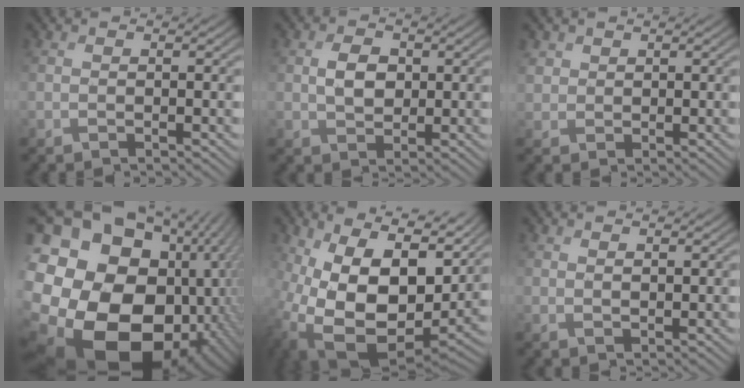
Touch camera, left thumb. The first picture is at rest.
{"total": 3.0, "force": [0.2, 2.3, 1.8], "torque": [-0.044, 0.002, 0.005]}
{"total": 1.7, "force": [0.9, 1.4, -0.6], "torque": [0.002, 0.001, 0.026]}
{"total": 26.2, "force": [-7.3, 21.8, 12.6], "torque": [-0.274, -0.045, -0.129]}
{"total": 17.3, "force": [1.8, 11.5, 12.8], "torque": [-0.266, -0.034, 0.056]}
{"total": 1.2, "force": [1.1, 0.2, 0.5], "torque": [-0.009, -0.004, 0.025]}